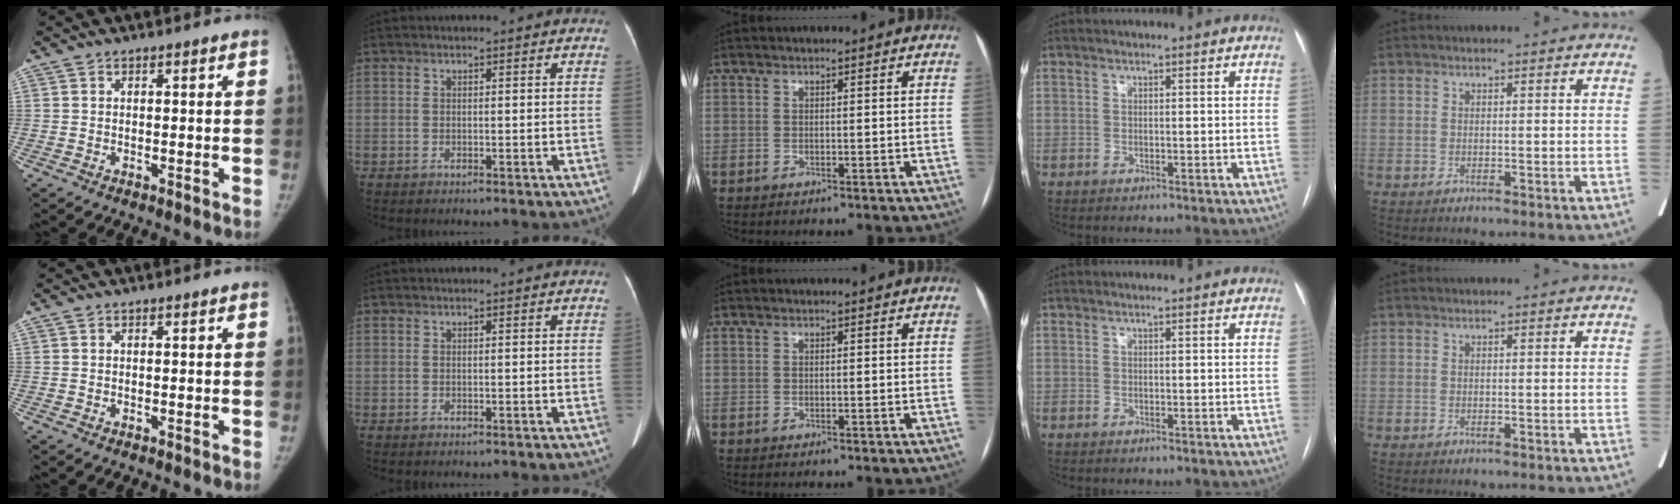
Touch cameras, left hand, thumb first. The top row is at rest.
{}